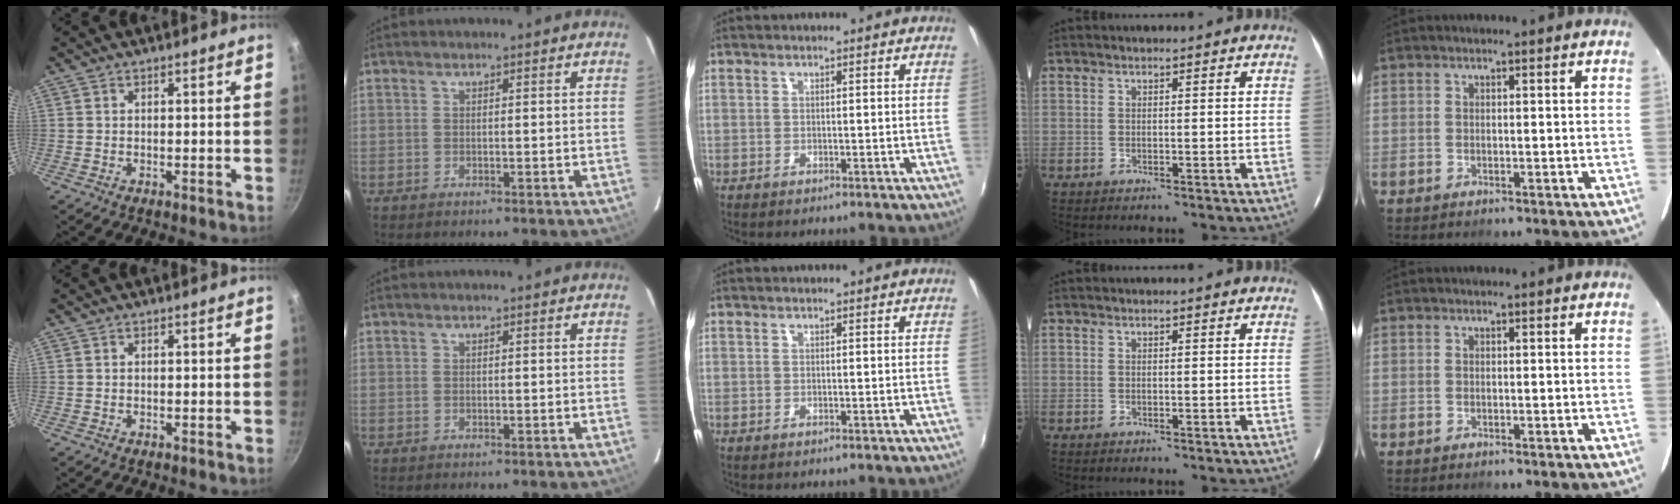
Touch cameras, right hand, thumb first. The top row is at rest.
{}